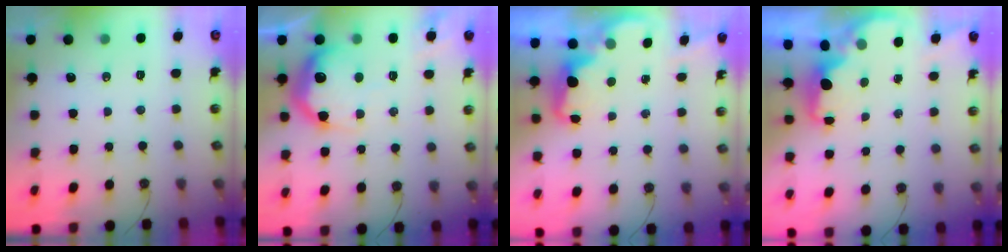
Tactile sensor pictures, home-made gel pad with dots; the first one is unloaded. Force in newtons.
{"total": 21.0, "press": 20.9, "slide": 1.3}
{"total": 2.4, "press": 2.4, "slide": 0.5}
{"total": 1.8, "press": 1.7, "slide": 0.7}